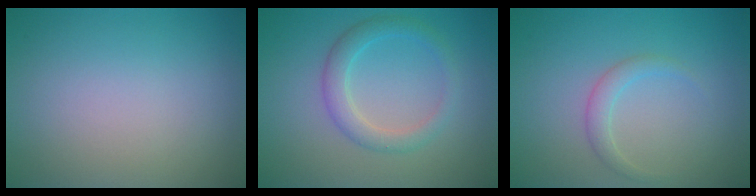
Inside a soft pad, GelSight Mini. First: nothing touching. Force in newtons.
{"total": 2.7, "press": 2.7, "slide": 0.1}
{"total": 1.5, "press": 1.5, "slide": 0.0}